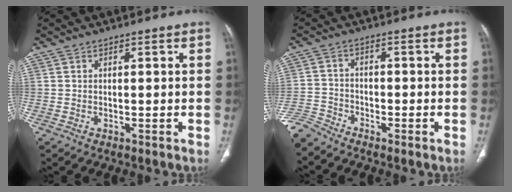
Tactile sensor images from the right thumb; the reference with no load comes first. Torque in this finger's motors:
{"motor_torque": [0.94, -0.21, 0.02, -0.64, -0.02]}